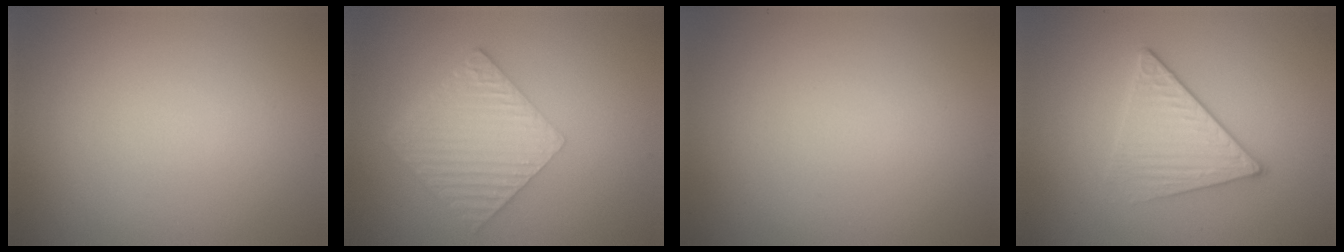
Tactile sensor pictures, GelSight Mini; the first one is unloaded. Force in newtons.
{"total": 6.1, "press": 4.2, "slide": 4.4}
{"total": 0.0}
{"total": 3.1, "press": 2.9, "slide": 1.2}